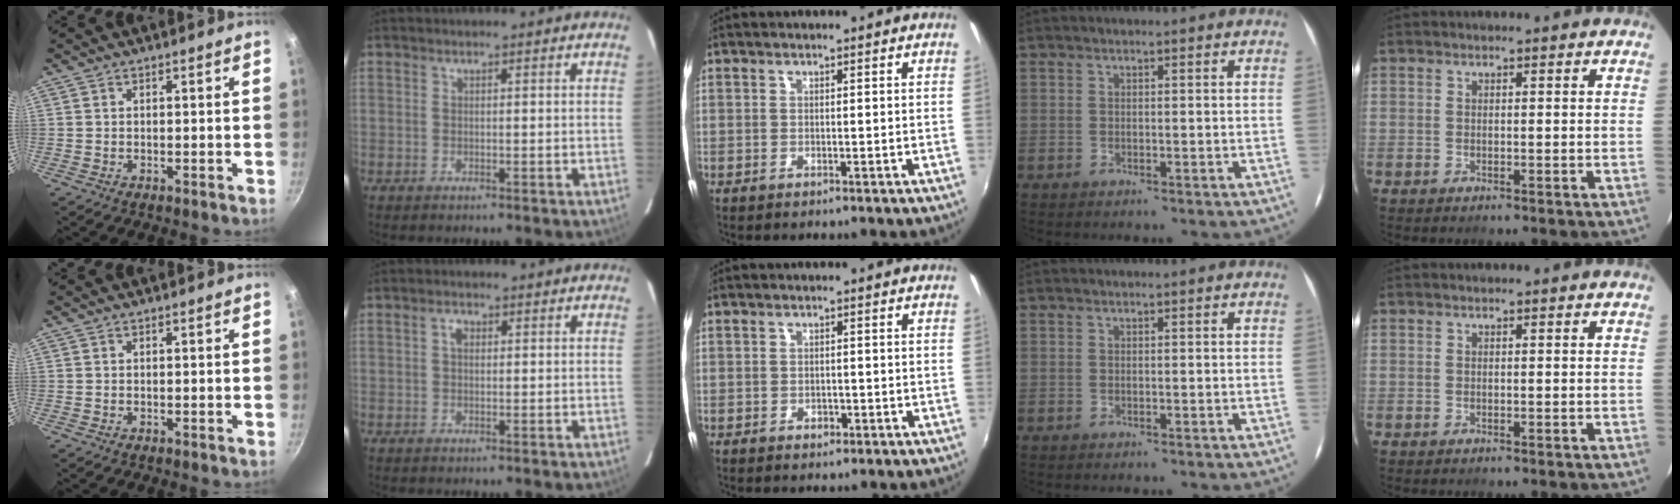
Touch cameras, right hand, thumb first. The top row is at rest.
{"index": {"total": 1.6, "force": [0.3, 1.1, 1.1], "torque": [-0.019, 0.007, 0.003]}, "middle": {"total": 1.6, "force": [-0.8, 1.2, 0.5], "torque": [-0.007, -0.002, -0.011]}}